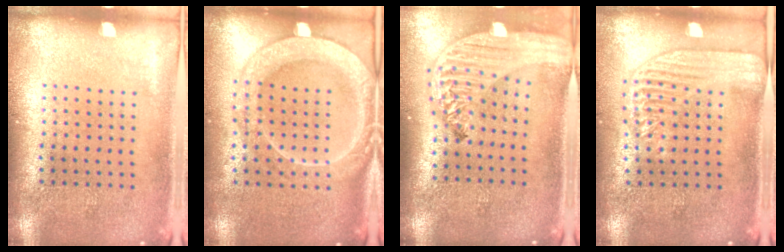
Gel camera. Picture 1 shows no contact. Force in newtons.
{"total": 2.3, "press": 2.1, "slide": 0.8}
{"total": 3.0, "press": 2.4, "slide": 1.9}
{"total": 2.1, "press": 1.9, "slide": 0.9}